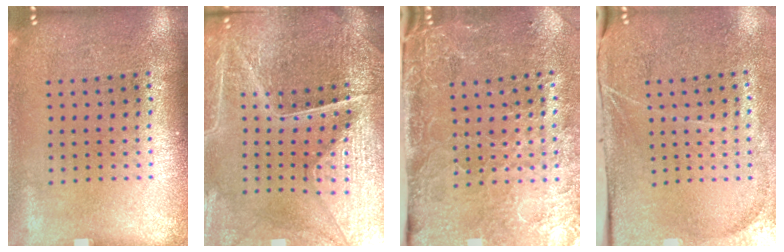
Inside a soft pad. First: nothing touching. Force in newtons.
{"total": 5.2, "press": 4.9, "slide": 1.6}
{"total": 4.6, "press": 3.6, "slide": 2.9}
{"total": 4.3, "press": 3.5, "slide": 2.6}